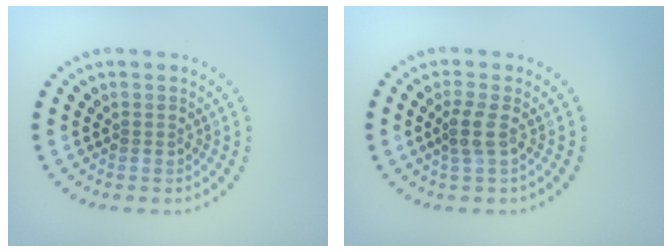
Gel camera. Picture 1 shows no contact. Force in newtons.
{"total": 1.9, "press": 1.5, "slide": 1.1}